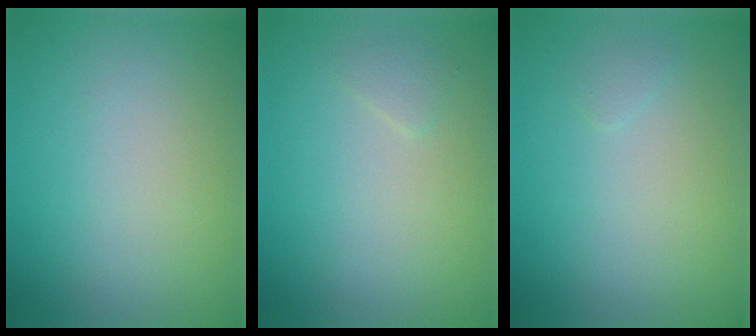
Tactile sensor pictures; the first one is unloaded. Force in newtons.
{"total": 0.8, "press": 0.8, "slide": 0.1}
{"total": 0.6, "press": 0.5, "slide": 0.1}